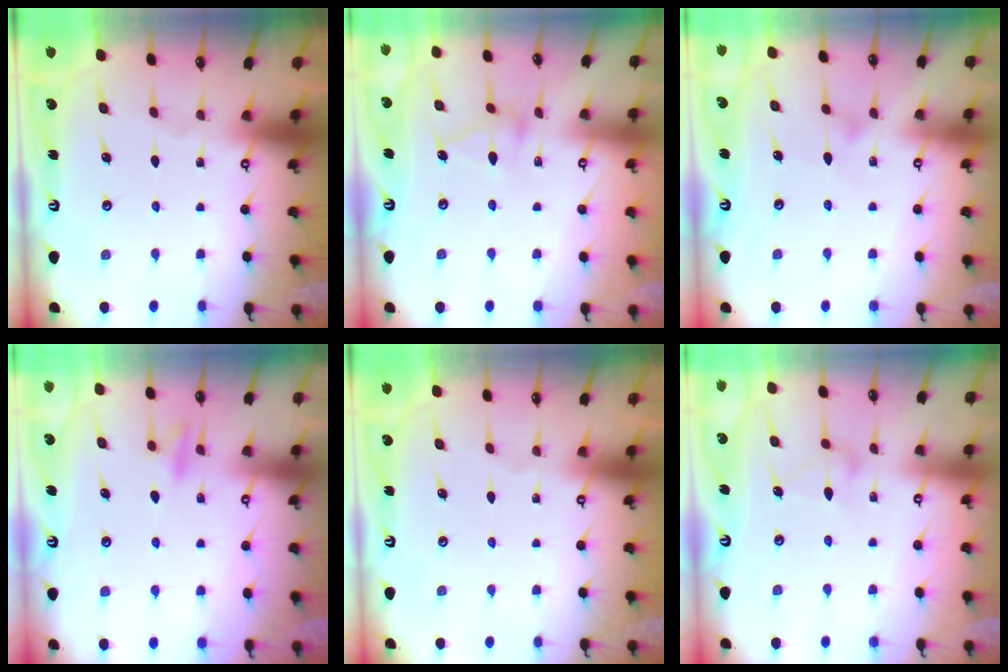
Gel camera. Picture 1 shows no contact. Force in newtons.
{"total": 8.7, "press": 8.7, "slide": 0.5}
{"total": 3.4, "press": 3.4, "slide": 0.2}
{"total": 8.9, "press": 8.9, "slide": 0.9}
{"total": 0.0}
{"total": 8.7, "press": 8.7, "slide": 0.2}